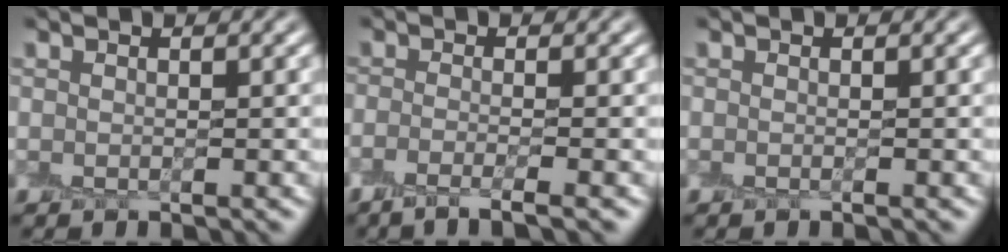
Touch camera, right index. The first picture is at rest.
{"total": 2.7, "force": [-1.8, 0.3, 1.9], "torque": [-0.030, -0.006, -0.039]}
{"total": 0.0}